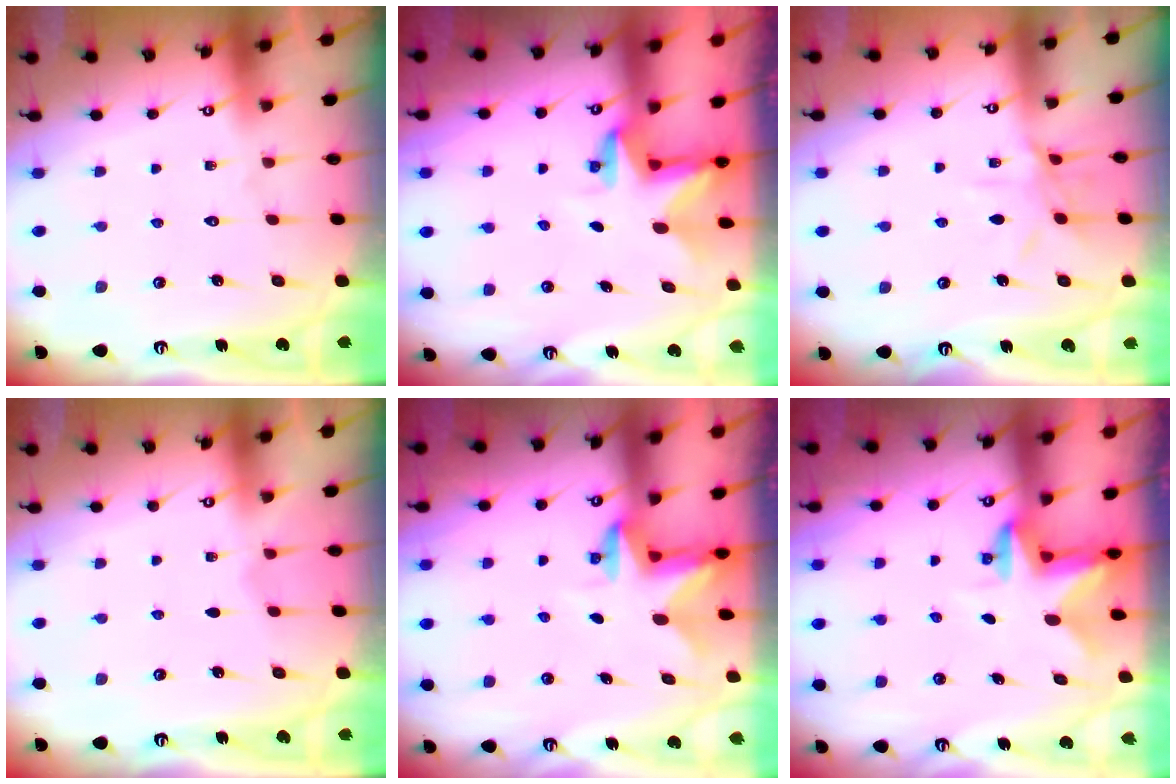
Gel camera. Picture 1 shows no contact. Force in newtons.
{"total": 2.8, "press": 2.8, "slide": 0.2}
{"total": 8.2, "press": 8.2, "slide": 0.2}
{"total": 3.8, "press": 2.9, "slide": 2.4}
{"total": 2.6, "press": 2.6, "slide": 0.5}
{"total": 2.3, "press": 2.3, "slide": 0.4}